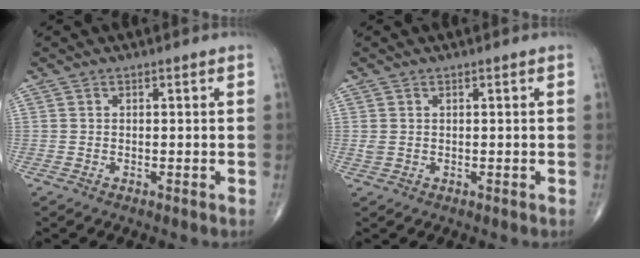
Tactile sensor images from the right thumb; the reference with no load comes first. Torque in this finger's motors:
{"motor_torque": [-0.09, -0.16, 0.14, 0.18, 0.02]}